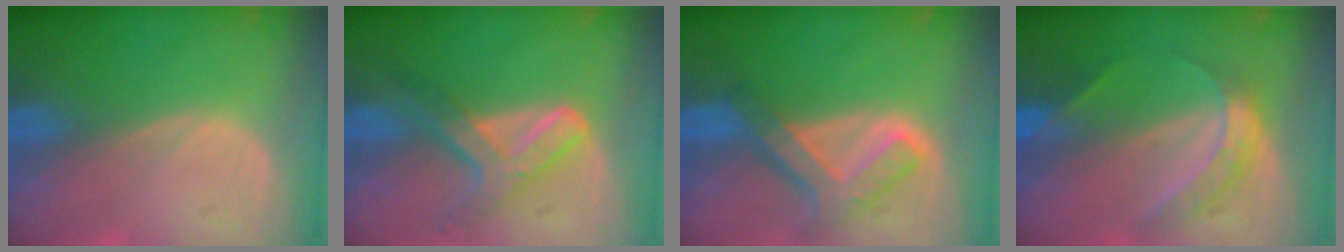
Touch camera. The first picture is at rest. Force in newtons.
{"total": 7.2, "press": 6.0, "slide": 3.8}
{"total": 7.6, "press": 6.5, "slide": 4.0}
{"total": 6.2, "press": 5.3, "slide": 3.2}